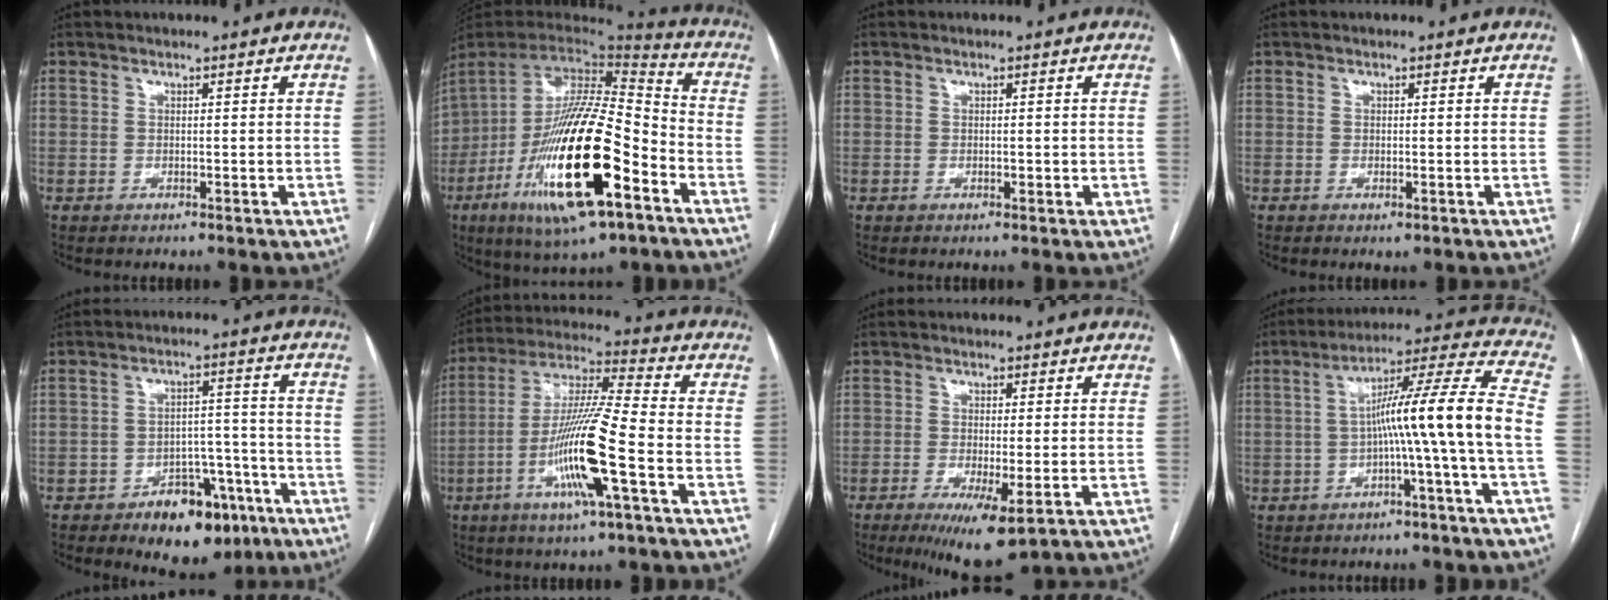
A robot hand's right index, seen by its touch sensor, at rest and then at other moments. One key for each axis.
{"total": 24.0, "fx": -9.6, "fy": 5.6, "fz": 21.3, "tx": -0.393, "ty": -0.030, "tz": -0.159}
{"total": 0.9, "fx": -0.2, "fy": 0.5, "fz": 0.8, "tx": -0.011, "ty": -0.001, "tz": -0.002}
{"total": 0.7, "fx": -0.3, "fy": 0.3, "fz": 0.6, "tx": -0.010, "ty": -0.004, "tz": -0.001}
{"total": 10.7, "fx": -6.7, "fy": 5.7, "fz": 6.0, "tx": -0.066, "ty": 0.026, "tz": -0.092}
{"total": 14.8, "fx": -5.0, "fy": 0.0, "fz": 13.9, "tx": -0.276, "ty": -0.006, "tz": -0.099}
{"total": 7.3, "fx": -3.5, "fy": 1.3, "fz": 6.3, "tx": -0.098, "ty": -0.020, "tz": -0.050}
{"total": 12.5, "fx": -2.1, "fy": -2.1, "fz": 12.1, "tx": -0.185, "ty": 0.029, "tz": -0.037}